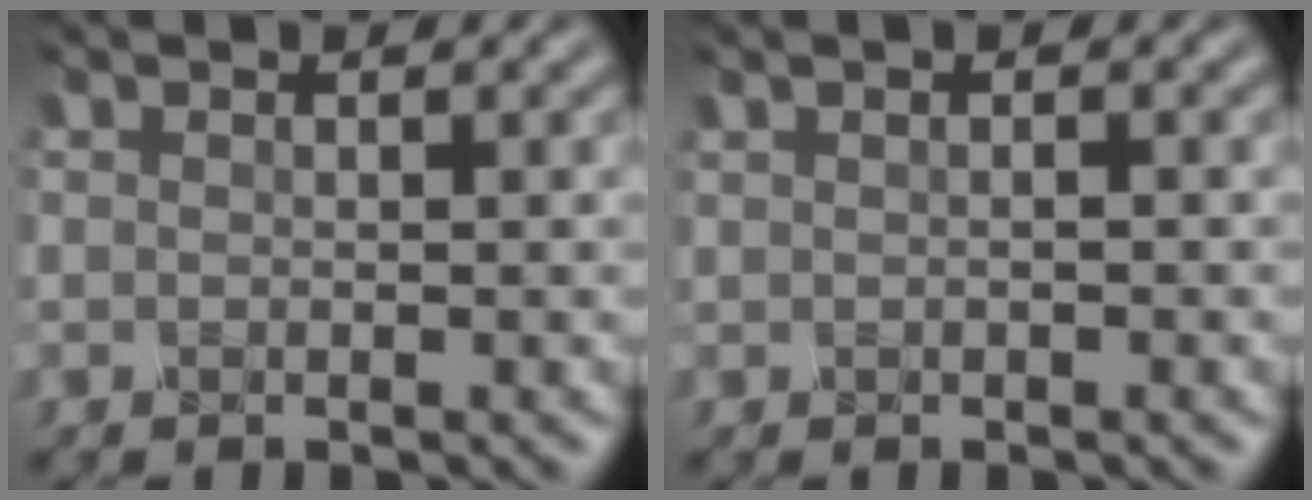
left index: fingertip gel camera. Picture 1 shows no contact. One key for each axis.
{"total": 0.9, "fx": 0.1, "fy": 0.4, "fz": 0.8, "tx": -0.007, "ty": -0.002, "tz": 0.000}